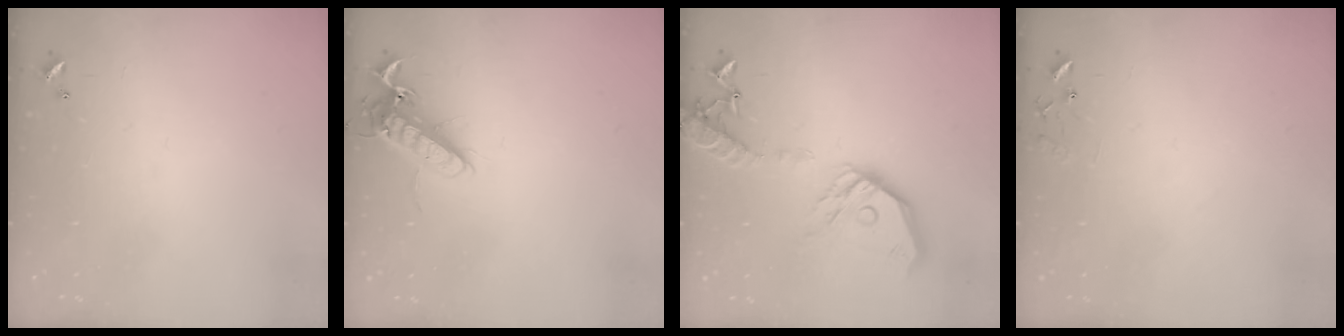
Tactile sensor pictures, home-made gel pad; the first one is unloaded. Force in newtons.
{"total": 13.5, "press": 13.5, "slide": 1.2}
{"total": 17.9, "press": 17.7, "slide": 2.6}
{"total": 8.3, "press": 8.3, "slide": 0.6}